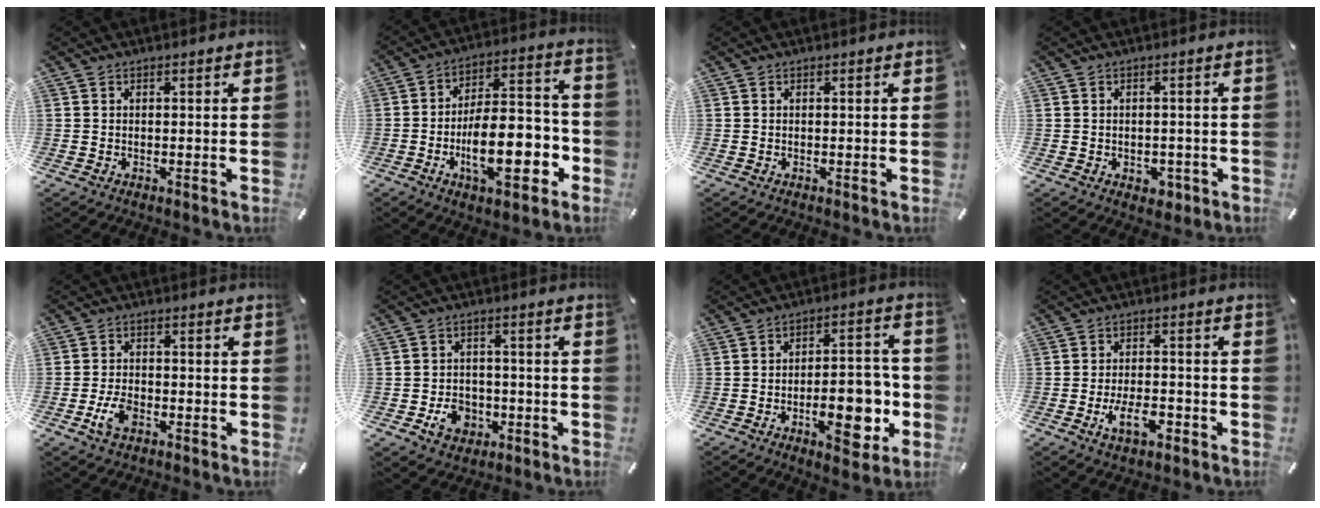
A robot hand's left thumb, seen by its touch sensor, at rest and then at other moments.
{"total": 18.1, "force": [-6.2, 8.5, 14.7], "torque": [-0.224, 0.016, -0.100]}
{"total": 0.0}
{"total": 2.9, "force": [-1.1, 2.3, 1.5], "torque": [-0.015, 0.002, -0.021]}
{"total": 5.5, "force": [-2.3, 3.3, 3.7], "torque": [-0.085, 0.005, -0.044]}
{"total": 6.9, "force": [-2.1, 5.9, 2.8], "torque": [-0.044, 0.010, -0.036]}
{"total": 14.2, "force": [-4.5, 6.9, 11.6], "torque": [-0.154, 0.012, -0.070]}
{"total": 8.0, "force": [-3.5, 4.2, 5.8], "torque": [-0.106, 0.014, -0.060]}